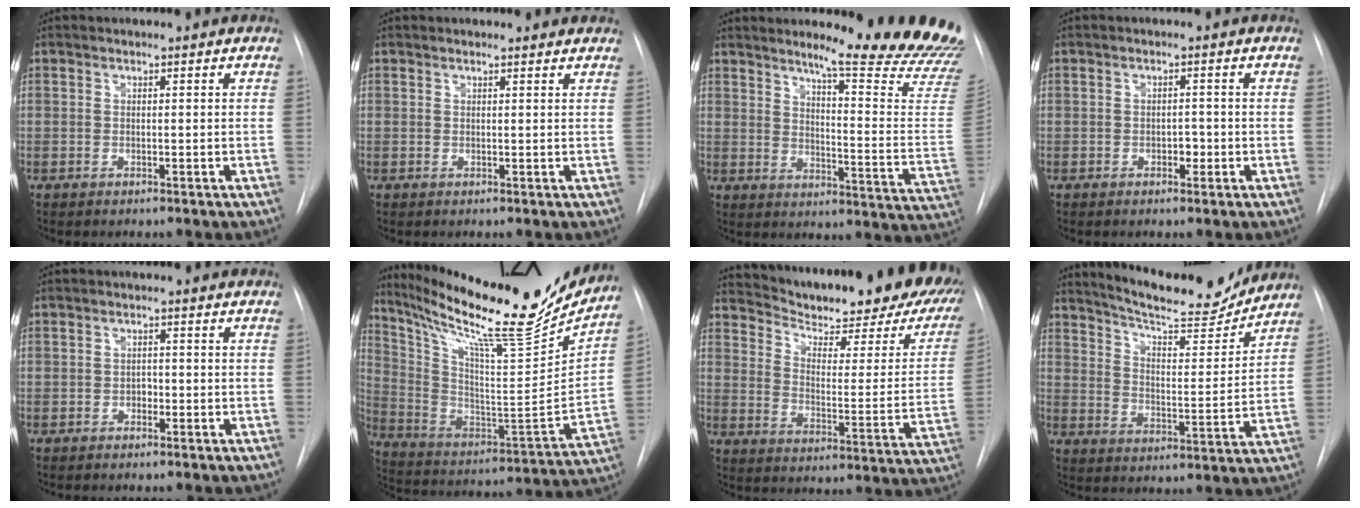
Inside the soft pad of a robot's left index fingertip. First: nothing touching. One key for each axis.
{"total": 1.8, "fx": 1.7, "fy": 0.3, "fz": 0.3, "tx": -0.009, "ty": 0.001, "tz": 0.007}
{"total": 19.6, "fx": 17.7, "fy": -0.8, "fz": 8.2, "tx": -0.111, "ty": -0.142, "tz": 0.205}
{"total": 2.1, "fx": -1.7, "fy": 0.9, "fz": 0.9, "tx": -0.010, "ty": -0.002, "tz": -0.025}
{"total": 1.9, "fx": -1.6, "fy": 0.8, "fz": 0.5, "tx": -0.003, "ty": -0.001, "tz": -0.025}
{"total": 25.9, "fx": 22.2, "fy": 2.1, "fz": 13.0, "tx": -0.236, "ty": -0.067, "tz": 0.341}
{"total": 26.0, "fx": 21.6, "fy": 5.2, "fz": 13.6, "tx": -0.202, "ty": -0.071, "tz": 0.268}
{"total": 14.1, "fx": 13.0, "fy": 2.0, "fz": 5.1, "tx": -0.081, "ty": -0.030, "tz": 0.190}